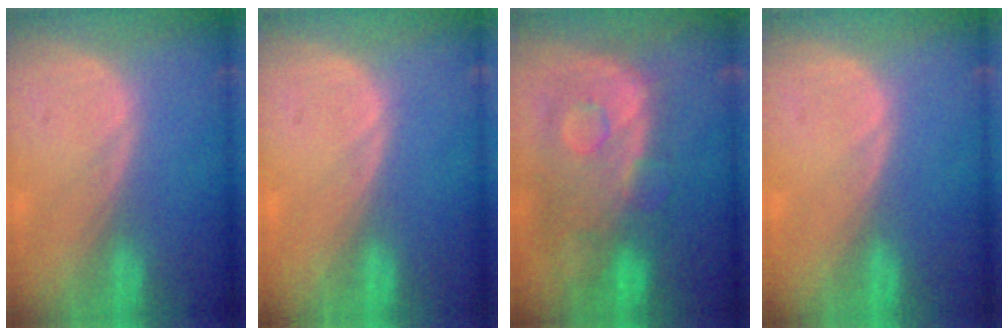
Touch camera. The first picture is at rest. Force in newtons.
{"total": 0.0}
{"total": 11.6, "press": 9.8, "slide": 6.1}
{"total": 0.0}